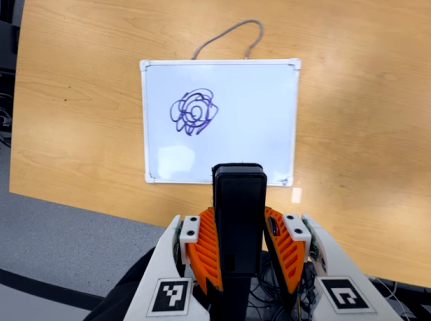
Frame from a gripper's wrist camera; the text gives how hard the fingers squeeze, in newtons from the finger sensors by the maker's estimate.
{"total": 4.1, "left": 2.6, "right": 5.5}